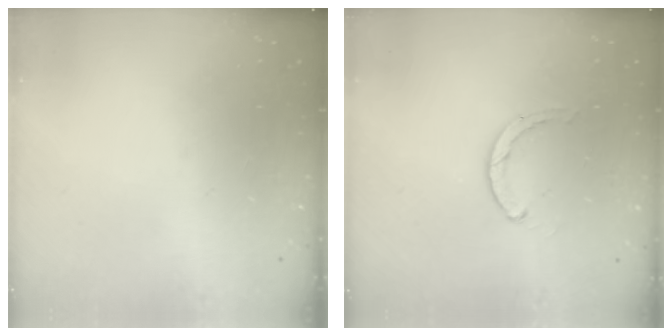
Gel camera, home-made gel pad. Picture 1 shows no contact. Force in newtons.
{"total": 2.3, "press": 2.3, "slide": 0.3}